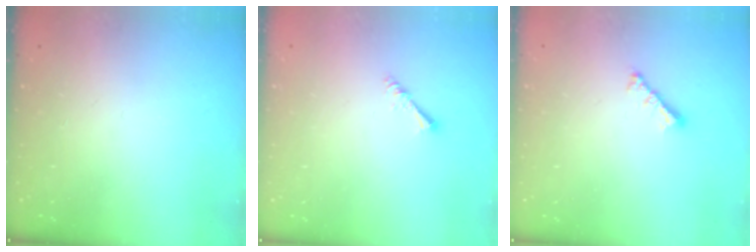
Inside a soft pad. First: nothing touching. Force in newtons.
{"total": 1.6, "press": 1.5, "slide": 0.3}
{"total": 3.0, "press": 3.0, "slide": 0.6}